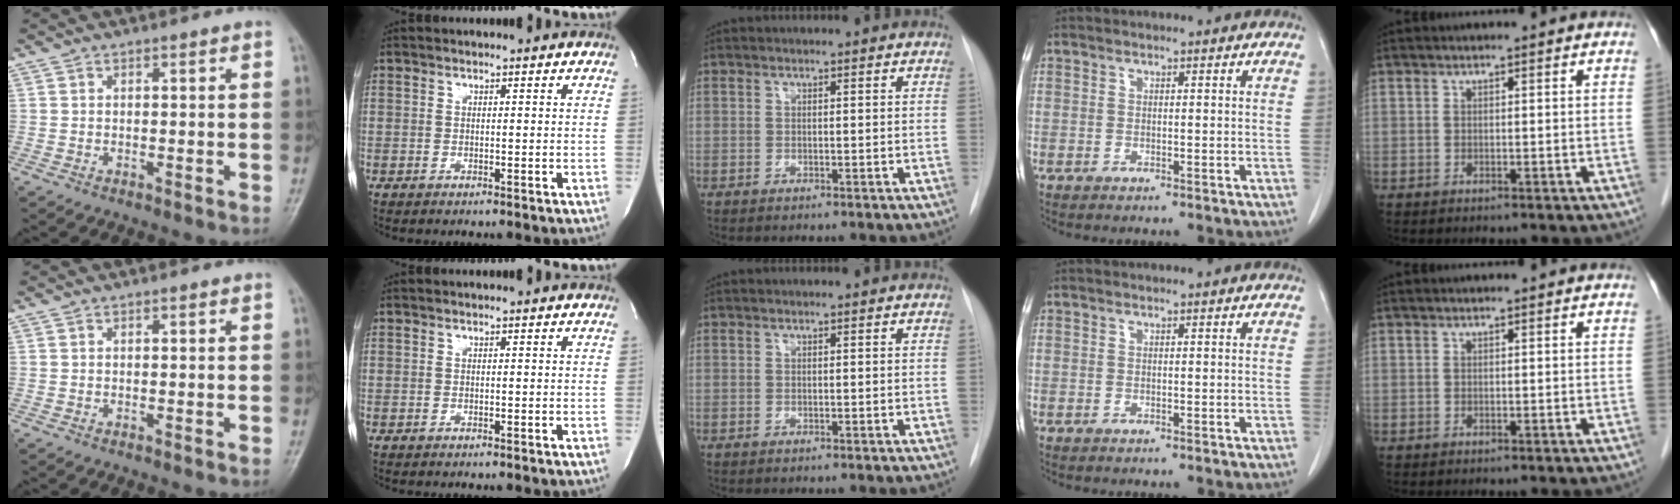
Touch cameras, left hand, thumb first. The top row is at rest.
{}